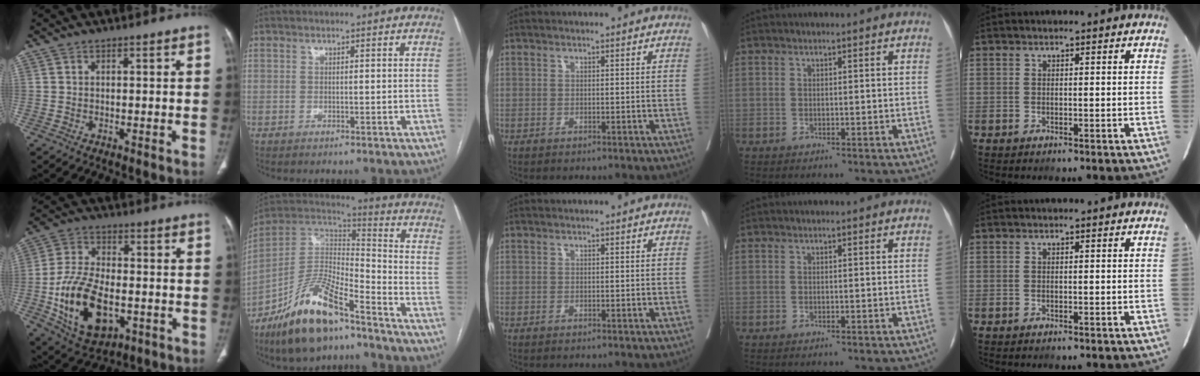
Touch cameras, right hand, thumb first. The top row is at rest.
{"thumb": {"total": 17.2, "force": [-4.4, 10.2, 13.1], "torque": [-0.222, 0.012, -0.063]}, "index": {"total": 16.8, "force": [-11.6, 4.6, 11.2], "torque": [-0.217, 0.009, -0.211]}}